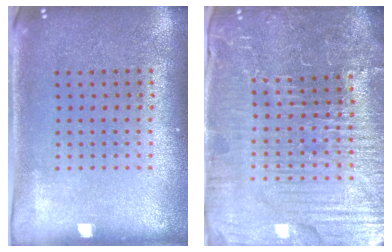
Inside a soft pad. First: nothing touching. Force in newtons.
{"total": 5.9, "press": 5.4, "slide": 2.4}